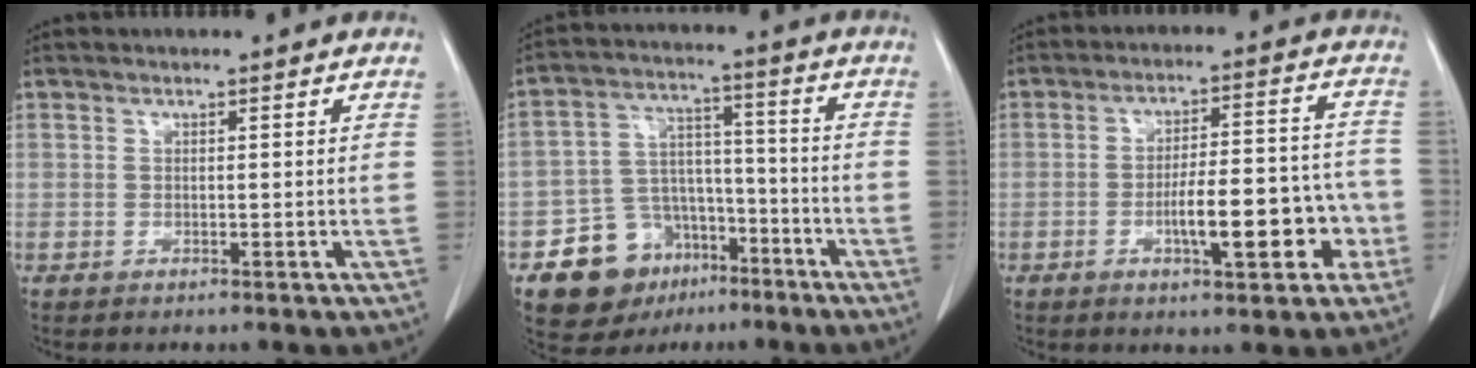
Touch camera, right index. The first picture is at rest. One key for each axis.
{"total": 12.4, "fx": -7.0, "fy": 8.8, "fz": 5.0, "tx": -0.086, "ty": 0.036, "tz": -0.106}
{"total": 11.2, "fx": -3.8, "fy": 3.0, "fz": 10.0, "tx": -0.149, "ty": 0.026, "tz": -0.055}